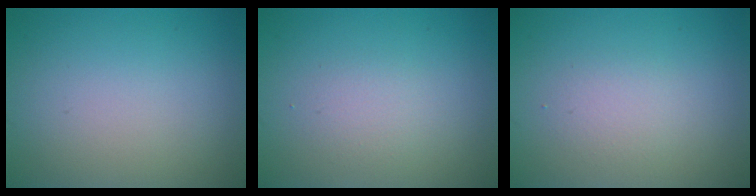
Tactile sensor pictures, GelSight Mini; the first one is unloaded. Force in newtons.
{"total": 1.4, "press": 1.4, "slide": 0.0}
{"total": 1.5, "press": 1.5, "slide": 0.2}